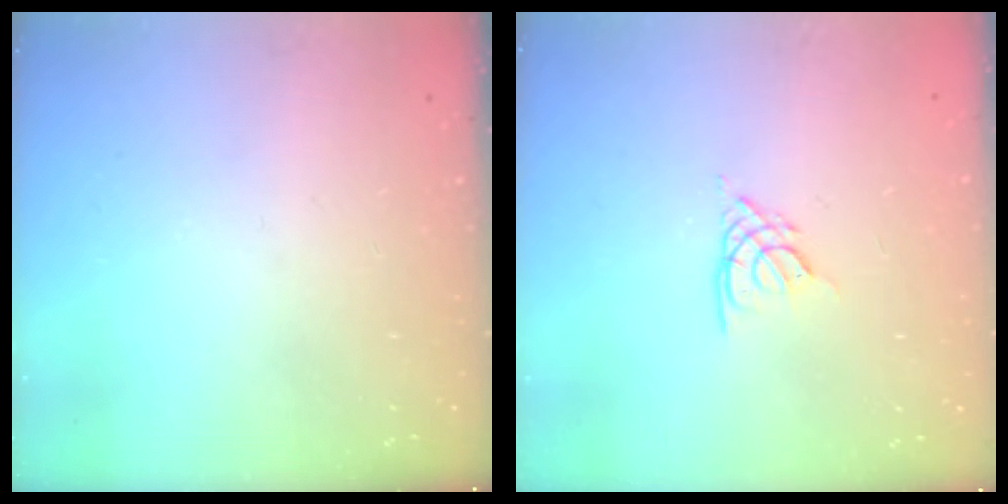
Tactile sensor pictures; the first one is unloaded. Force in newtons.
{"total": 2.7, "press": 2.7, "slide": 0.4}